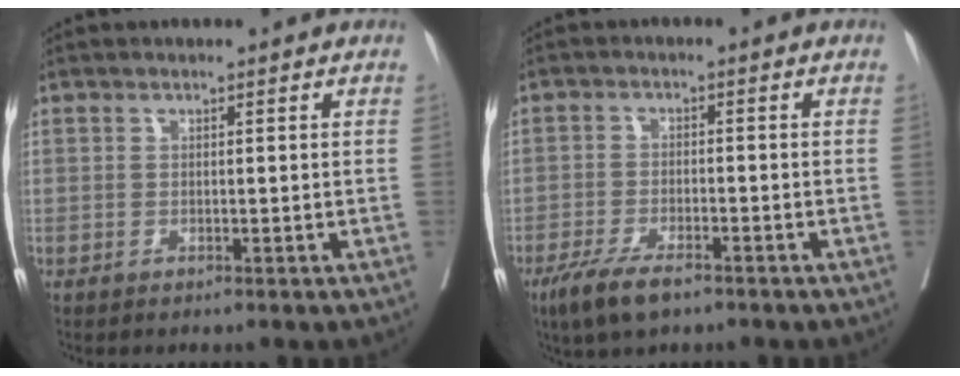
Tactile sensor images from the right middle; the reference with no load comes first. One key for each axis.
{"total": 6.4, "fx": -4.5, "fy": 1.7, "fz": 4.2, "tx": -0.082, "ty": -0.012, "tz": -0.079}